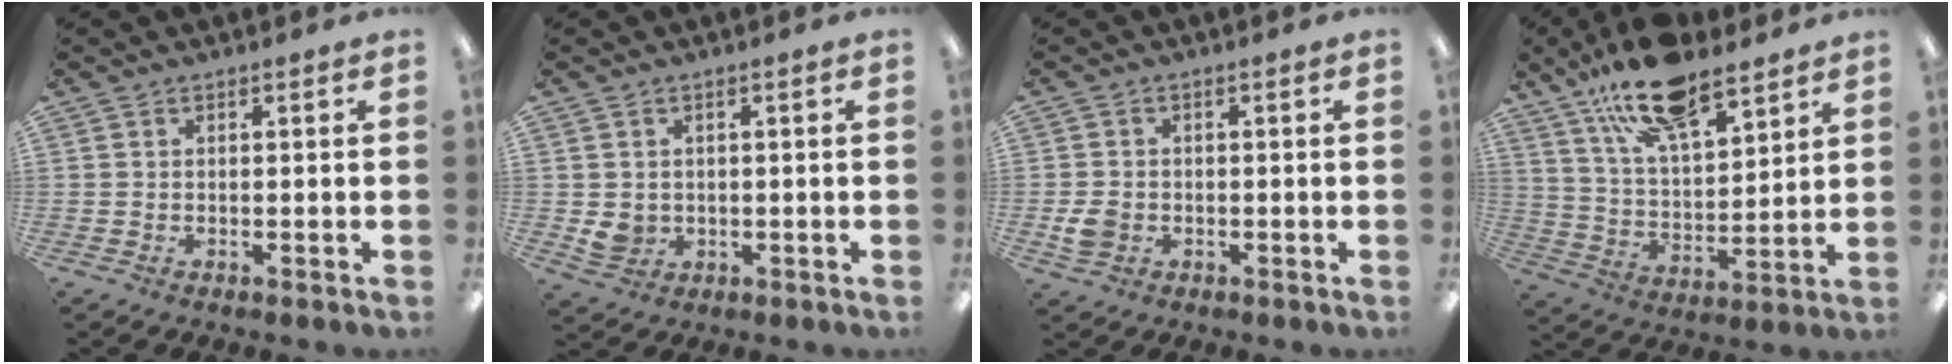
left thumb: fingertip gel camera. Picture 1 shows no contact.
{"total": 3.6, "force": [0.4, 3.4, 1.3], "torque": [-0.024, 0.000, 0.009]}
{"total": 3.7, "force": [-0.9, 3.1, 1.9], "torque": [-0.028, 0.001, -0.017]}
{"total": 17.6, "force": [13.3, 6.7, 9.4], "torque": [-0.168, -0.067, 0.233]}